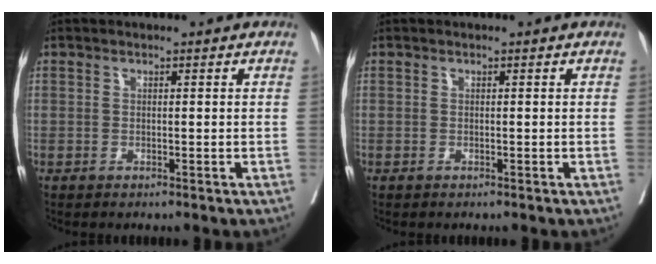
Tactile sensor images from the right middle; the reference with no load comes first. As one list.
[{"total": 0.0}]